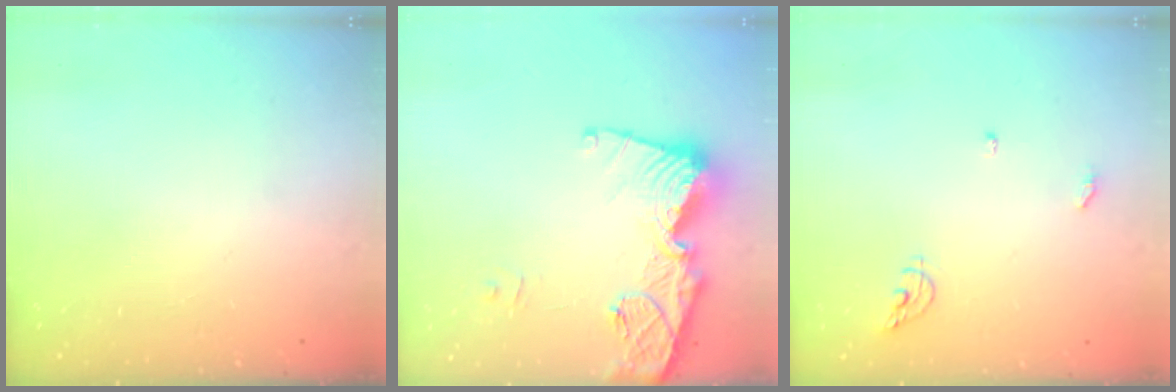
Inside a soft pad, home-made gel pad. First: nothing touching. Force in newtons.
{"total": 17.9, "press": 17.8, "slide": 1.7}
{"total": 6.3, "press": 6.2, "slide": 0.6}